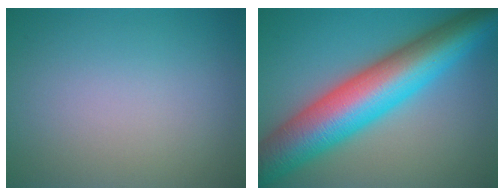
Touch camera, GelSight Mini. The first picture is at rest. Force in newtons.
{"total": 12.8, "press": 12.8, "slide": 0.2}